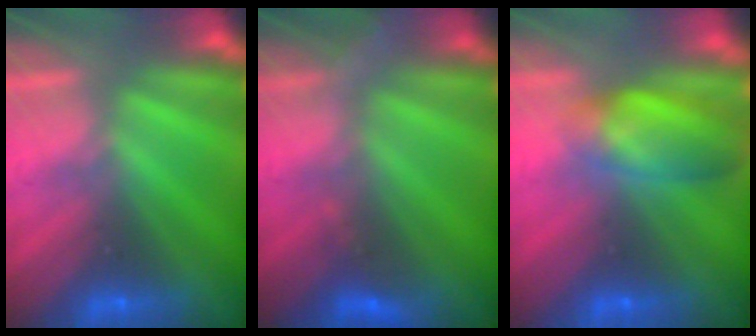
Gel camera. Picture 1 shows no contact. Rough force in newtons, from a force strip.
{"total": 2.9}
{"total": 7.1}